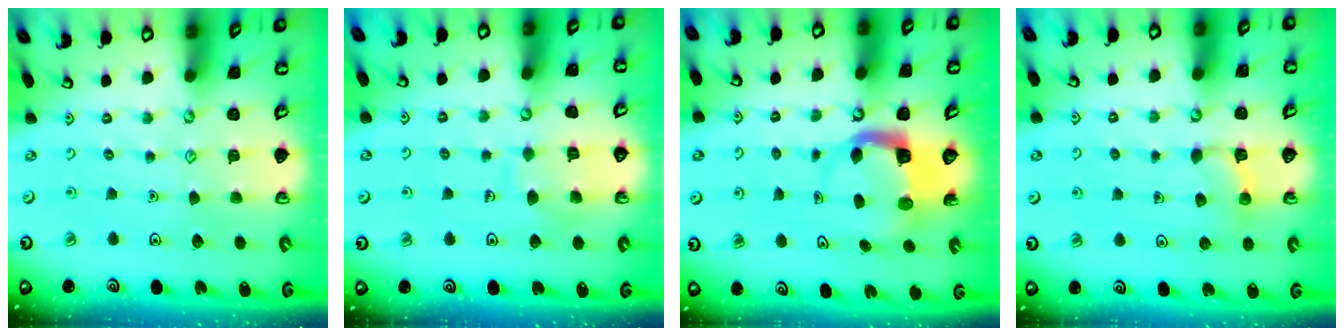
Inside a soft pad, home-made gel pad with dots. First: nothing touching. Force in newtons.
{"total": 7.3, "press": 7.3, "slide": 0.7}
{"total": 4.8, "press": 4.8, "slide": 0.4}
{"total": 3.5, "press": 3.4, "slide": 0.8}